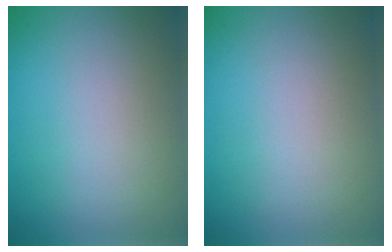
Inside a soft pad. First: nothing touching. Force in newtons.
{"total": 0.0}